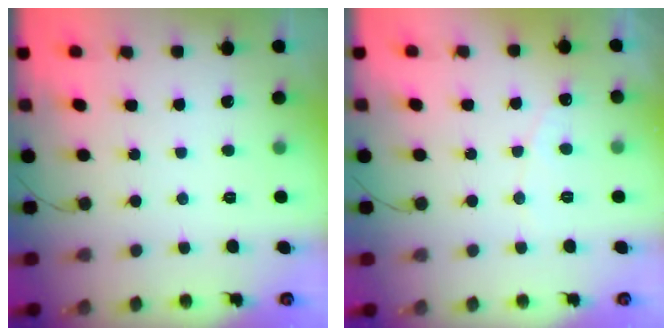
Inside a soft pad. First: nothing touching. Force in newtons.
{"total": 3.1, "press": 3.1, "slide": 0.2}